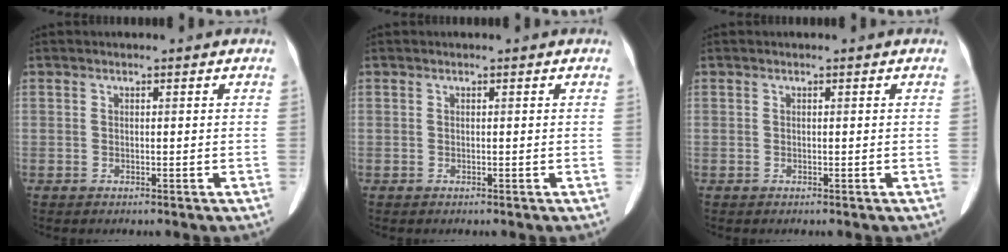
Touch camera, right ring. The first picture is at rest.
{"total": 0.0}
{"total": 0.0}